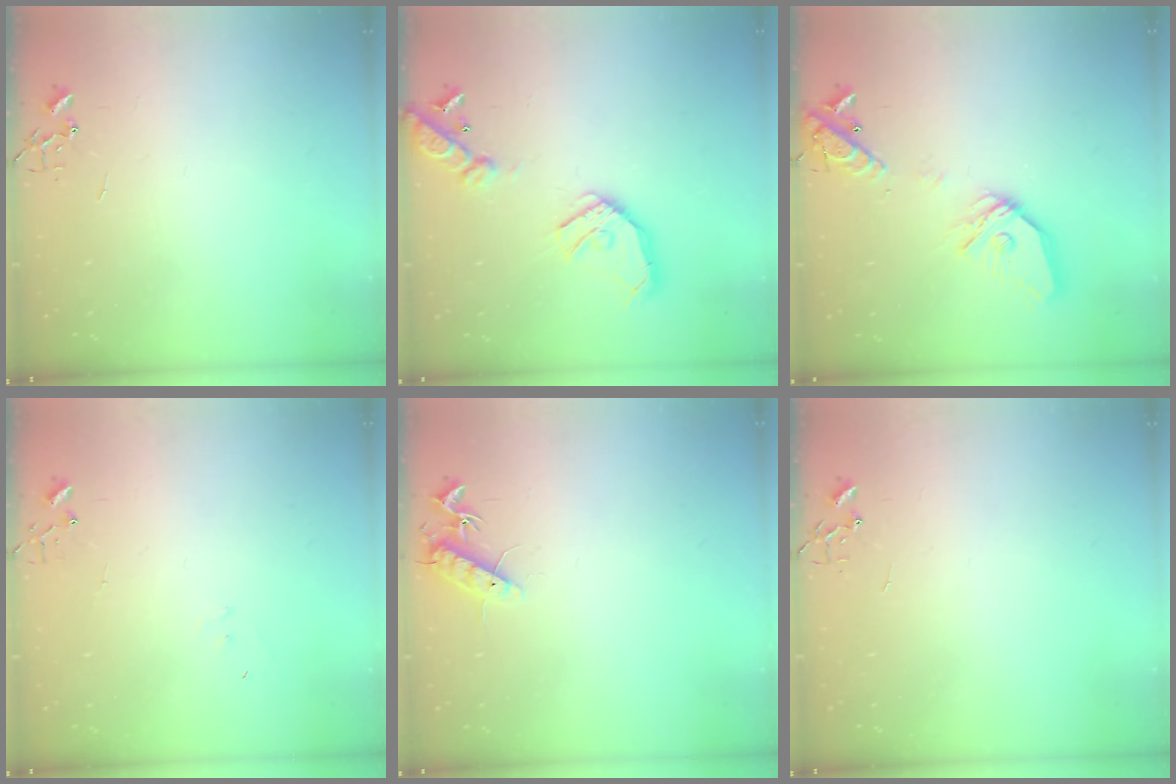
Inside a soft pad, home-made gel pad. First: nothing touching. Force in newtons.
{"total": 17.3, "press": 17.0, "slide": 2.8}
{"total": 17.0, "press": 16.8, "slide": 2.6}
{"total": 4.9, "press": 4.9, "slide": 0.3}
{"total": 10.1, "press": 10.0, "slide": 0.8}
{"total": 0.0}